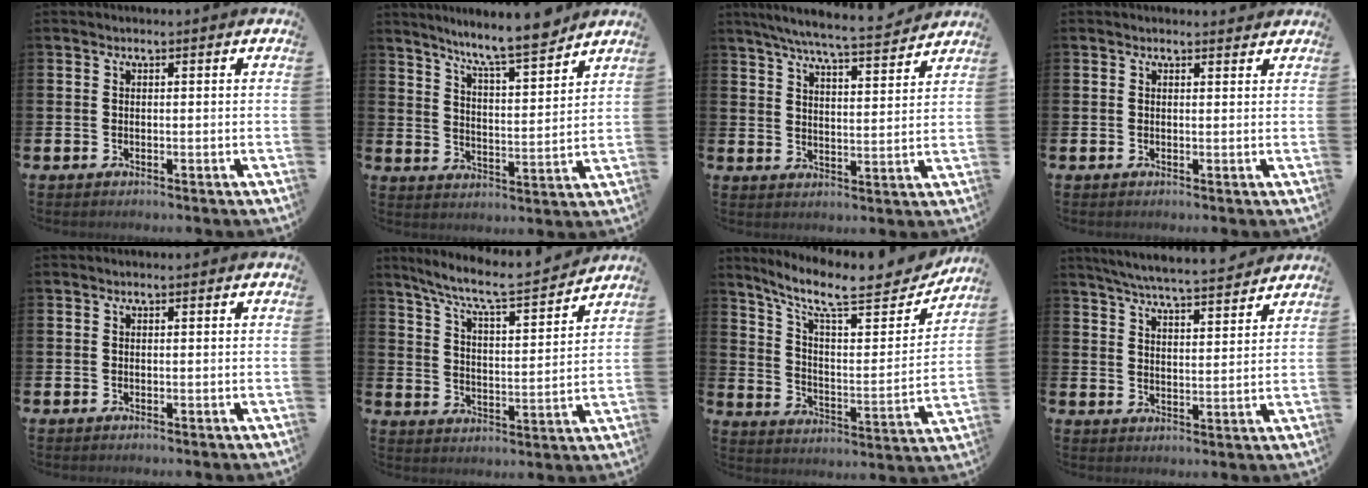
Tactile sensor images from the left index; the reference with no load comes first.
{"total": 8.1, "force": [7.5, 0.1, 3.1], "torque": [-0.071, -0.052, 0.127]}
{"total": 6.6, "force": [6.3, 0.1, 2.1], "torque": [-0.054, -0.044, 0.109]}
{"total": 0.8, "force": [0.8, 0.2, 0.1], "torque": [0.007, -0.001, 0.012]}
{"total": 0.0}
{"total": 8.0, "force": [7.3, 0.8, 3.3], "torque": [-0.096, -0.050, 0.123]}
{"total": 10.4, "force": [8.7, 2.6, 5.1], "torque": [-0.115, -0.066, 0.142]}
{"total": 6.0, "force": [5.8, 0.0, 1.4], "torque": [-0.042, -0.042, 0.100]}